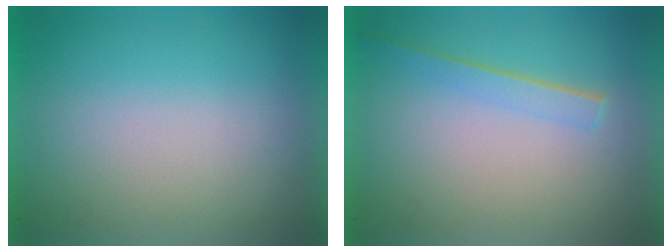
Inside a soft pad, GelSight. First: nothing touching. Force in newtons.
{"total": 1.6}